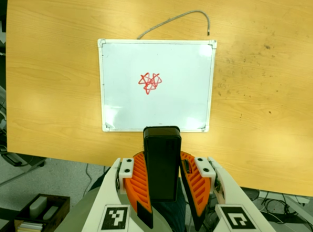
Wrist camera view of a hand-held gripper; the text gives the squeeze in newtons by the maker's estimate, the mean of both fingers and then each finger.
{"total": 8.8, "left": 7.8, "right": 9.8}